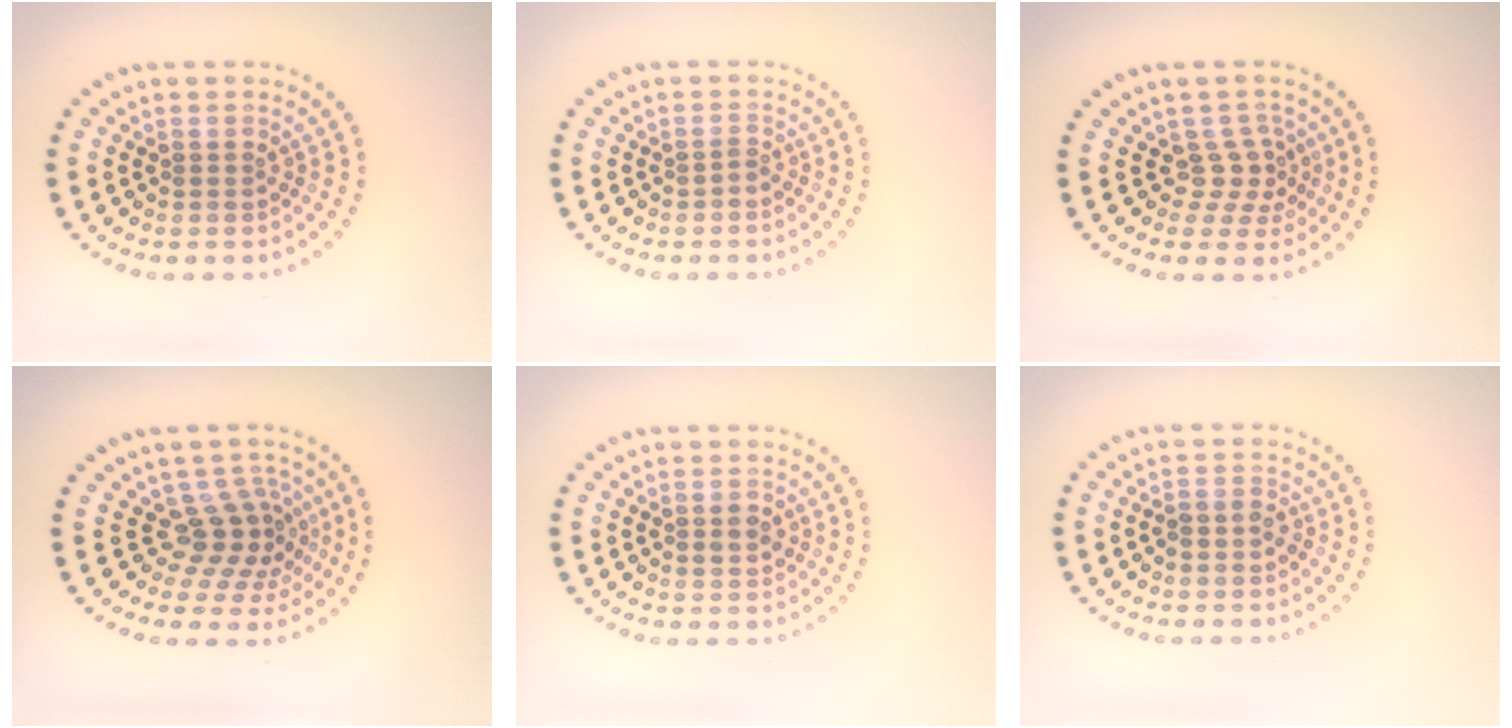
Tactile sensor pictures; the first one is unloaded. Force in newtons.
{"total": 0.6, "press": 0.2, "slide": 0.6}
{"total": 2.3, "press": 1.6, "slide": 1.7}
{"total": 3.8, "press": 2.7, "slide": 2.6}
{"total": 1.1, "press": 1.1, "slide": 0.1}
{"total": 1.1, "press": 0.9, "slide": 0.7}